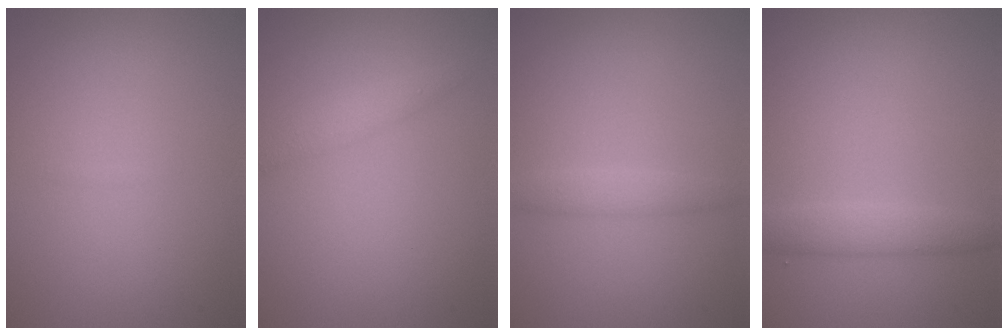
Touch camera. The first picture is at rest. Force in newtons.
{"total": 1.6, "press": 1.6, "slide": 0.1}
{"total": 1.7, "press": 1.7, "slide": 0.1}
{"total": 2.4, "press": 2.4, "slide": 0.1}